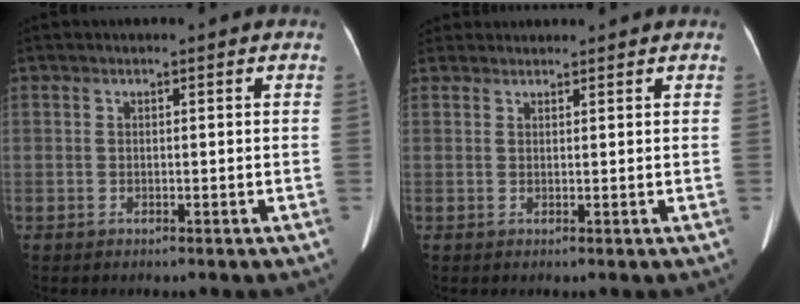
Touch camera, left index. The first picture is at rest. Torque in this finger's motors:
{"motor_torque": [0.98, -1.16, 0.27, 0.21]}